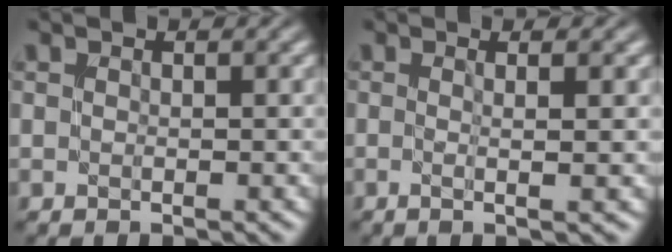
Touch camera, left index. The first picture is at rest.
{"total": 3.5, "force": [0.5, 1.2, 3.2], "torque": [-0.031, 0.004, -0.019]}